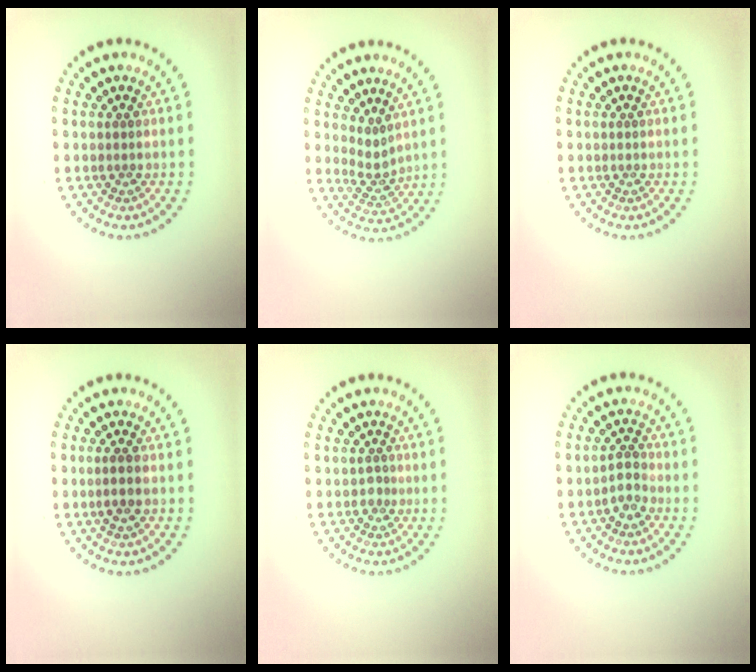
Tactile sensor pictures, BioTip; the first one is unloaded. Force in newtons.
{"total": 2.1, "press": 1.4, "slide": 1.6}
{"total": 0.0}
{"total": 1.5, "press": 1.4, "slide": 0.7}
{"total": 0.9, "press": 0.6, "slide": 0.7}
{"total": 1.6, "press": 1.4, "slide": 0.9}